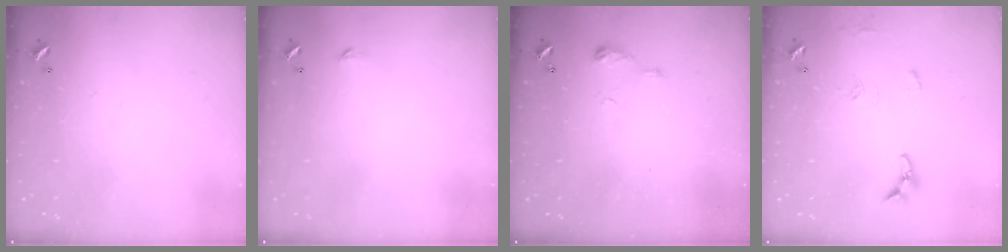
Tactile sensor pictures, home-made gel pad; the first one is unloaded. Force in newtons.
{"total": 2.3, "press": 2.3, "slide": 0.4}
{"total": 5.4, "press": 5.3, "slide": 0.8}
{"total": 8.7, "press": 8.7, "slide": 0.6}